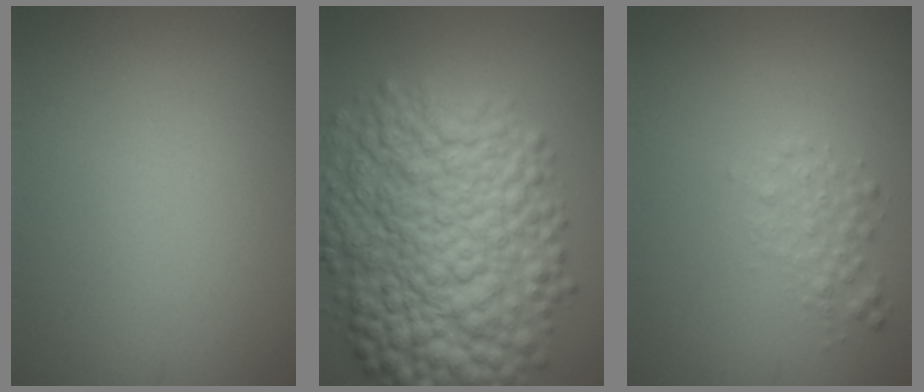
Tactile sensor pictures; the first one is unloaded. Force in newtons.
{"total": 11.8, "press": 11.8, "slide": 0.2}
{"total": 1.6, "press": 1.6, "slide": 0.1}